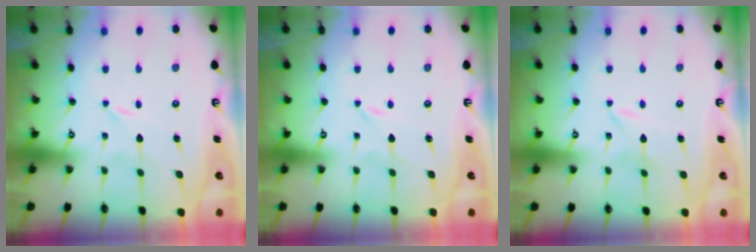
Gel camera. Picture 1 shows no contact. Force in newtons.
{"total": 0.0}
{"total": 2.3, "press": 2.3, "slide": 0.3}